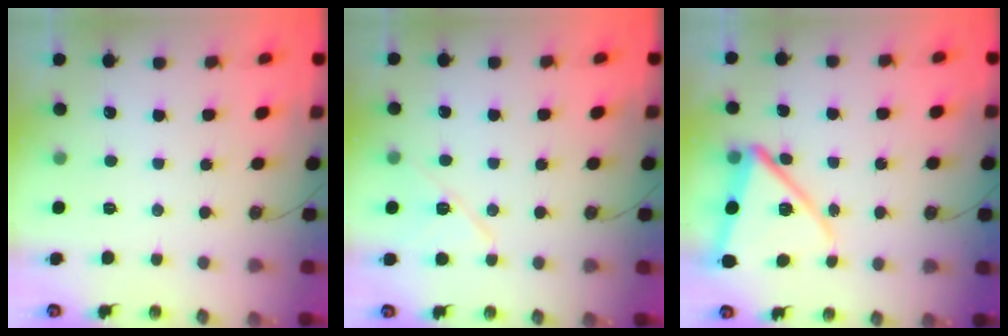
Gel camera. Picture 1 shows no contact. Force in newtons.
{"total": 8.9, "press": 8.7, "slide": 1.8}
{"total": 14.2, "press": 14.1, "slide": 1.4}